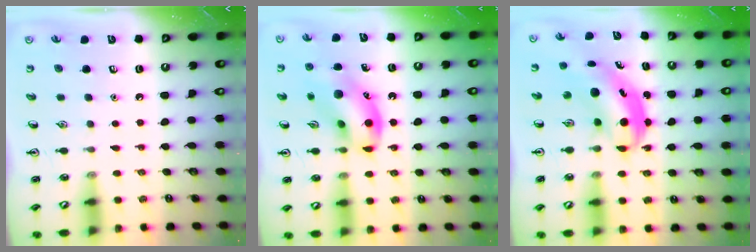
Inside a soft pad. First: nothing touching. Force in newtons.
{"total": 15.2, "press": 14.9, "slide": 2.7}
{"total": 5.1, "press": 4.9, "slide": 1.3}